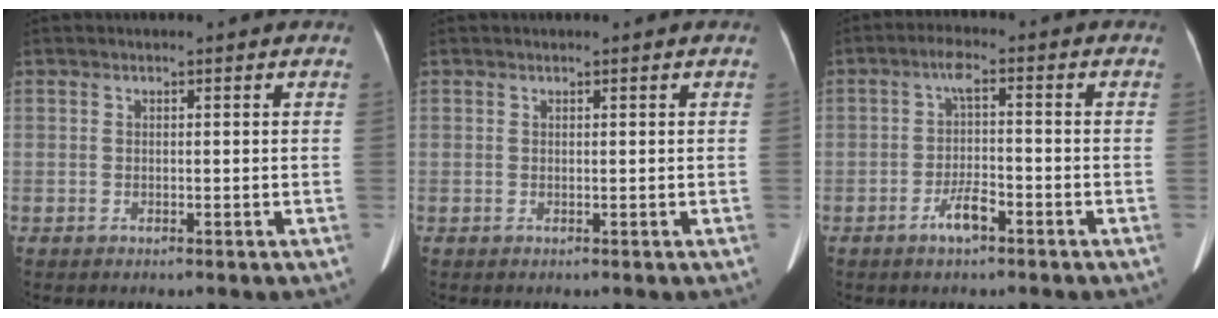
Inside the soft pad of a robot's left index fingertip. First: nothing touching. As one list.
[{"total": 0.0}, {"total": 4.6, "force": [-2.6, 1.0, 3.7], "torque": [-0.075, 0.000, -0.048]}]